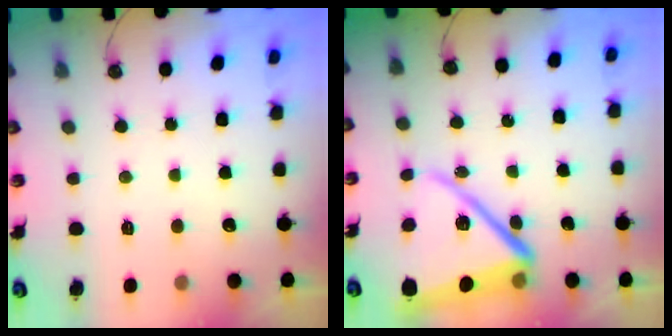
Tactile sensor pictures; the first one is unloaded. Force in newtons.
{"total": 16.5, "press": 16.4, "slide": 2.2}